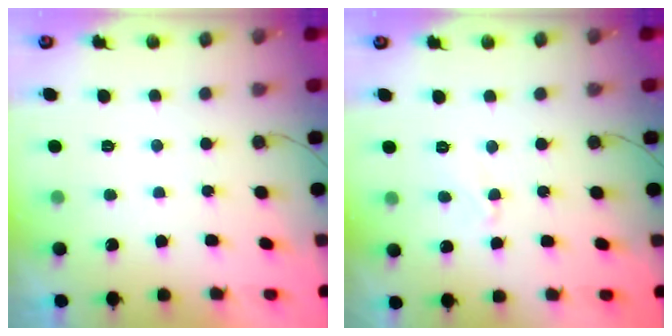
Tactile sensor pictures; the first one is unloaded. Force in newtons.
{"total": 4.2, "press": 4.2, "slide": 0.5}